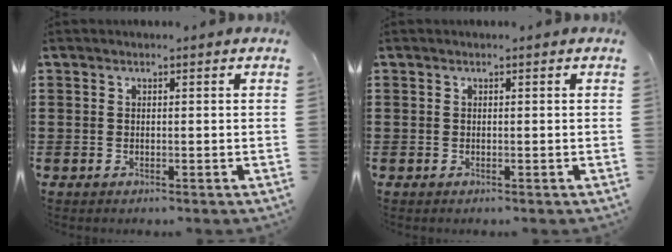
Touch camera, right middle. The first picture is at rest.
{"total": 0.0}